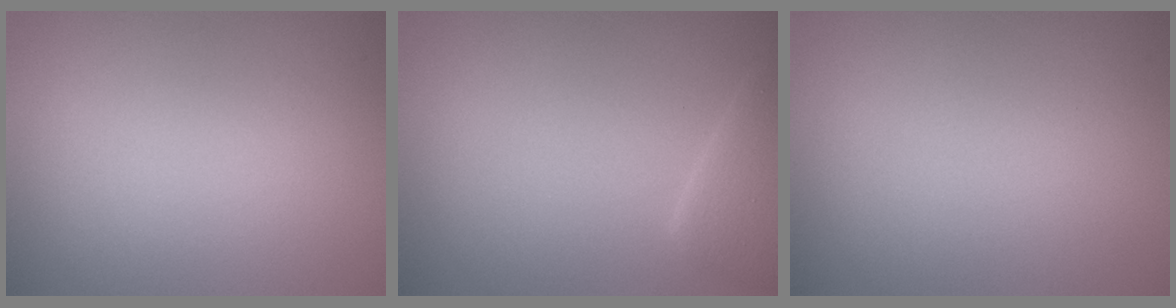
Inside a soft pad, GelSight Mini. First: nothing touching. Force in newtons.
{"total": 2.5, "press": 2.5, "slide": 0.3}
{"total": 0.0}